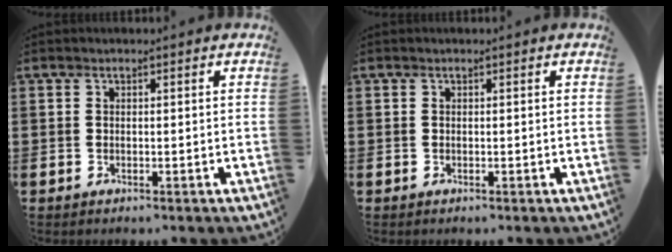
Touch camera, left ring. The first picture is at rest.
{"total": 0.0}